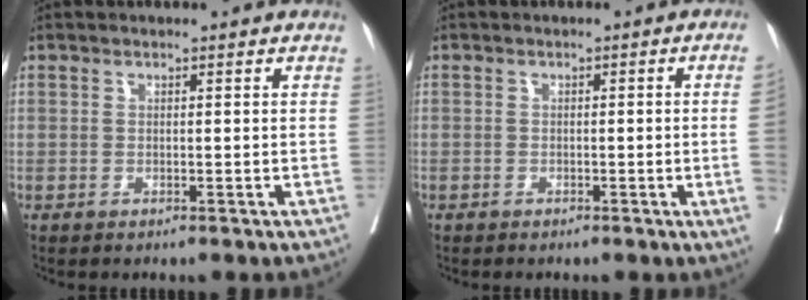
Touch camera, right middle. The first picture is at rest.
{"total": 3.1, "force": [-0.7, -0.9, 2.9], "torque": [-0.036, 0.000, -0.008]}